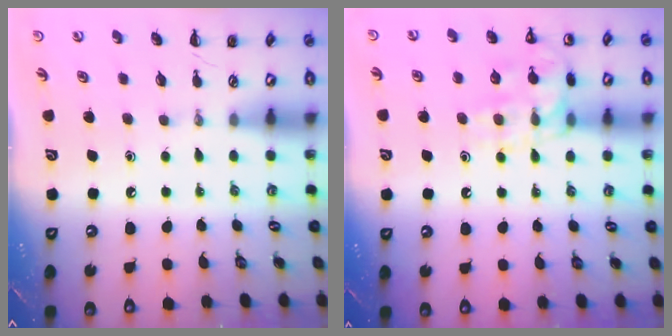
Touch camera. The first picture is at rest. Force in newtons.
{"total": 13.4, "press": 13.4, "slide": 1.3}